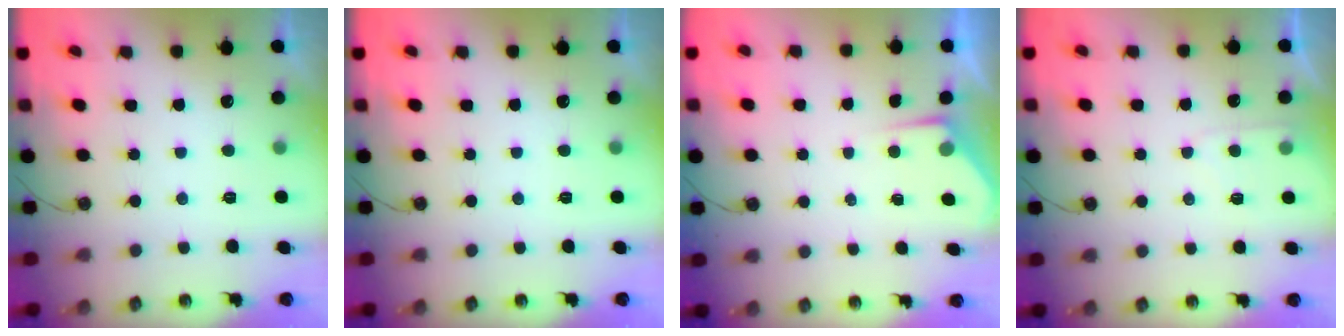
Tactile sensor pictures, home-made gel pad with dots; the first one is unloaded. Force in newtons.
{"total": 0.0}
{"total": 3.6, "press": 3.6, "slide": 0.5}
{"total": 4.1, "press": 4.1, "slide": 0.5}